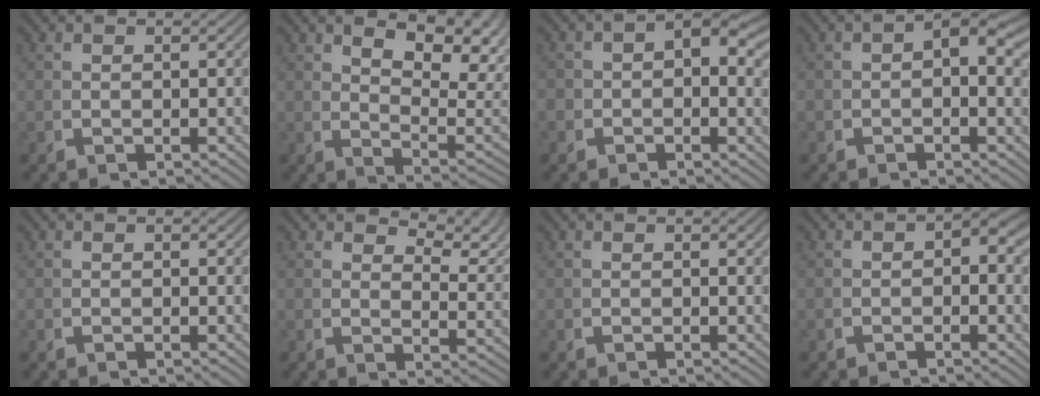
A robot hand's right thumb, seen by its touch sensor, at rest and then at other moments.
{"total": 7.4, "force": [2.2, 3.6, 6.0], "torque": [-0.084, -0.014, 0.049]}
{"total": 3.1, "force": [-0.1, 2.3, 2.1], "torque": [-0.027, -0.006, -0.005]}
{"total": 2.2, "force": [0.1, 1.1, 1.9], "torque": [-0.027, -0.001, 0.000]}
{"total": 0.0}
{"total": 5.3, "force": [3.5, 2.0, 3.5], "torque": [-0.034, 0.006, 0.051]}
{"total": 0.0}
{"total": 1.4, "force": [-0.3, 0.8, 1.0], "torque": [-0.011, -0.005, -0.007]}